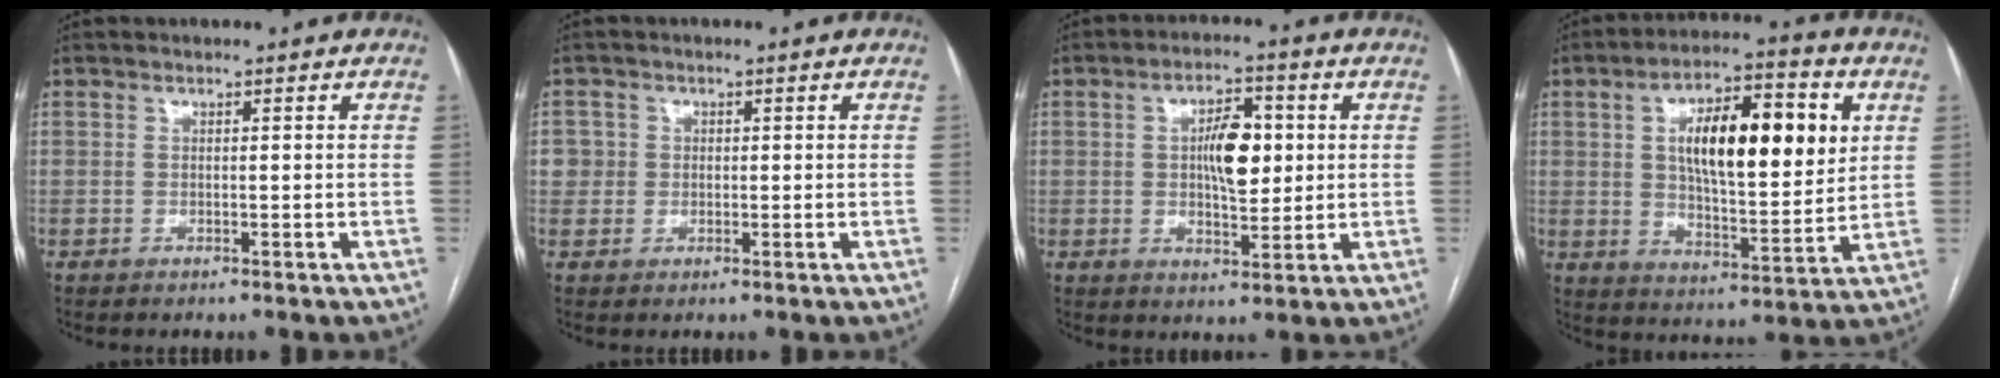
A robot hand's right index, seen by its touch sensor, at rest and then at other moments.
{"total": 2.9, "force": [0.5, 2.8, 0.0], "torque": [0.016, 0.009, 0.007]}
{"total": 7.3, "force": [0.9, 2.8, 6.7], "torque": [-0.115, 0.013, 0.018]}
{"total": 17.0, "force": [4.5, 5.4, 15.5], "torque": [-0.253, 0.018, 0.072]}